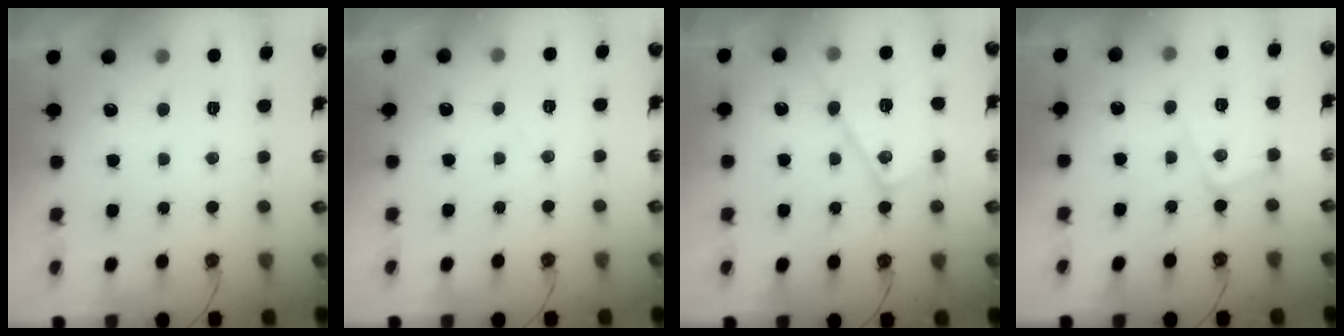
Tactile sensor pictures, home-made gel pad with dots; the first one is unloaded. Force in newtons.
{"total": 3.9, "press": 3.8, "slide": 0.6}
{"total": 15.2, "press": 15.2, "slide": 0.7}
{"total": 9.1, "press": 9.1, "slide": 0.6}